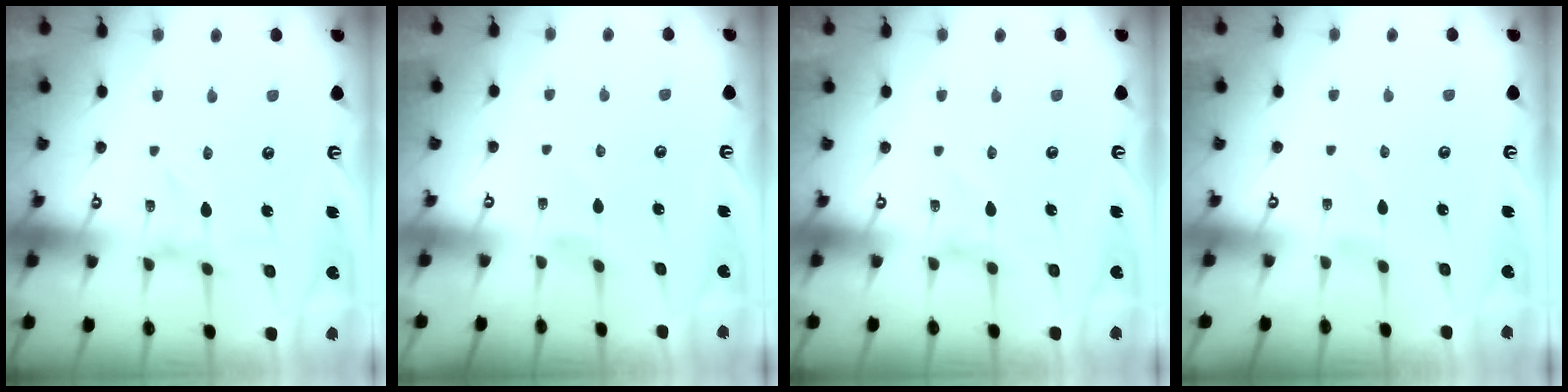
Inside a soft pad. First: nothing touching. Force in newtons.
{"total": 1.9, "press": 1.9, "slide": 0.4}
{"total": 0.0}
{"total": 1.1, "press": 1.1, "slide": 0.1}